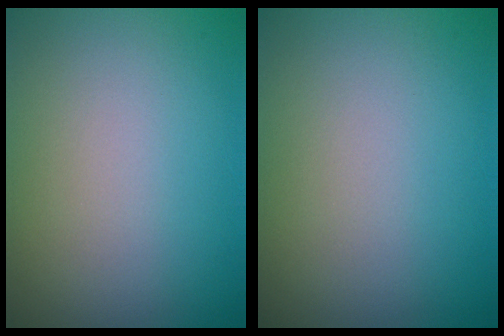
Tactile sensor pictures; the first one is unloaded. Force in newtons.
{"total": 0.0}